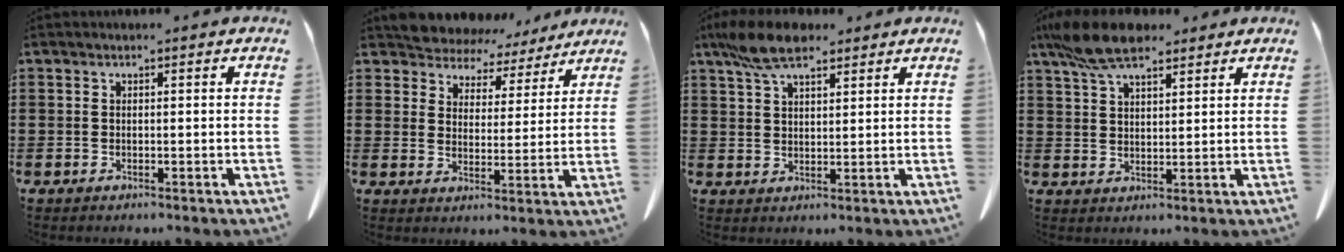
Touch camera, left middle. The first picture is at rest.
{"total": 5.6, "force": [5.4, 1.5, -0.2], "torque": [-0.033, -0.037, 0.095]}
{"total": 7.7, "force": [5.6, 2.8, 4.5], "torque": [-0.104, 0.001, 0.104]}
{"total": 8.2, "force": [6.3, 2.8, 4.4], "torque": [-0.106, -0.004, 0.119]}